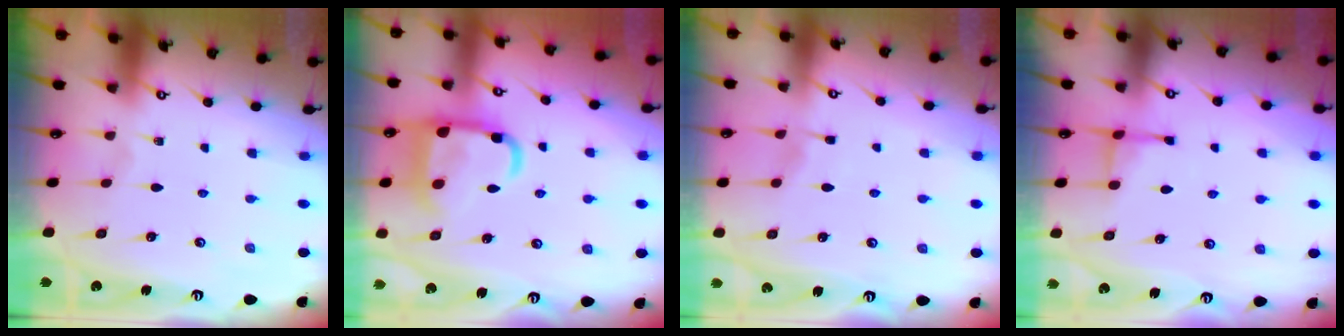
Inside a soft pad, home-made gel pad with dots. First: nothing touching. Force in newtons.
{"total": 14.5, "press": 14.4, "slide": 1.3}
{"total": 3.3, "press": 3.3, "slide": 0.3}
{"total": 3.8, "press": 3.7, "slide": 0.9}